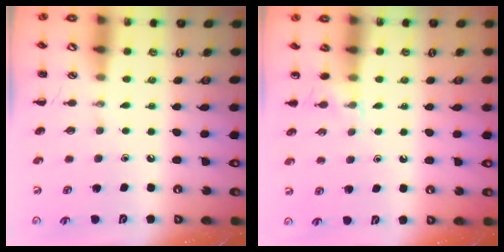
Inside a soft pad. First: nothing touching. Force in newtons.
{"total": 4.9, "press": 4.6, "slide": 1.7}